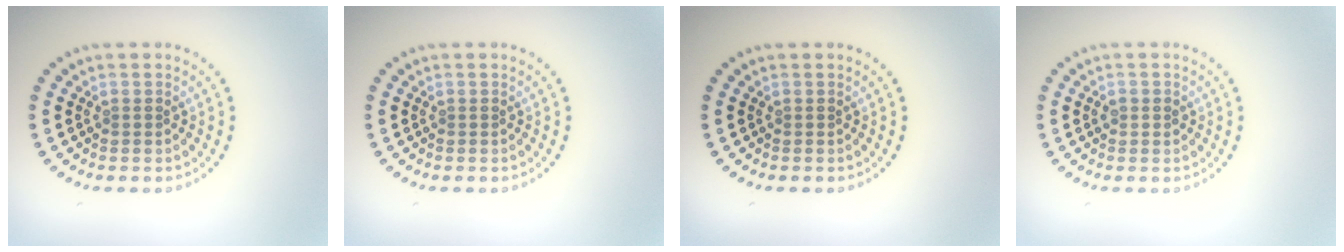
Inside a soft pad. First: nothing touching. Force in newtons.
{"total": 0.0}
{"total": 0.0}
{"total": 1.0, "press": 1.0, "slide": 0.3}